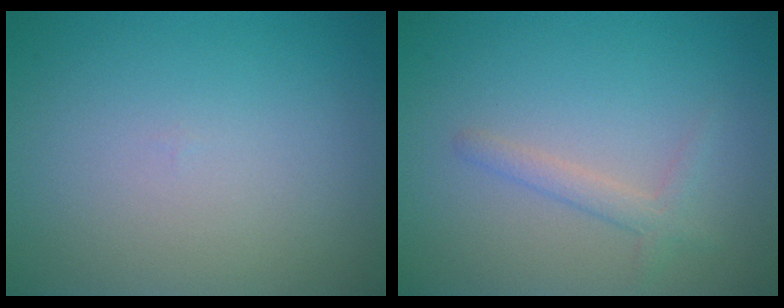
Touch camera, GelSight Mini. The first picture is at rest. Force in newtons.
{"total": 1.7, "press": 1.7, "slide": 0.1}